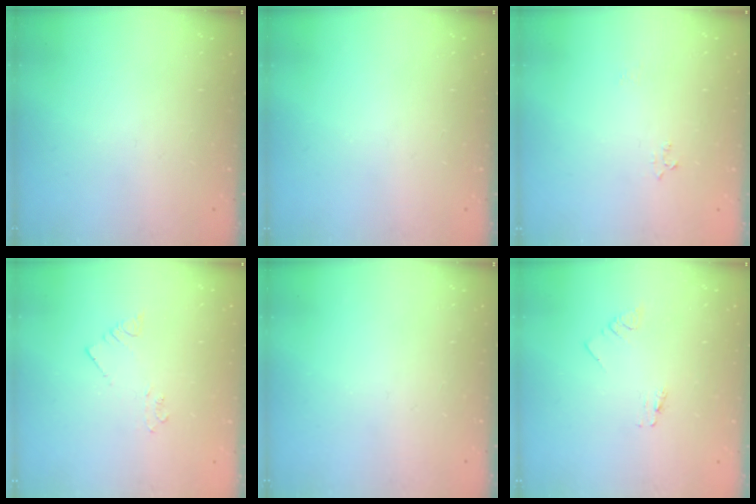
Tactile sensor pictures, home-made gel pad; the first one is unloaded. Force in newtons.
{"total": 0.0}
{"total": 2.9, "press": 2.9, "slide": 0.3}
{"total": 2.2, "press": 2.2, "slide": 0.1}
{"total": 0.0}
{"total": 0.0}